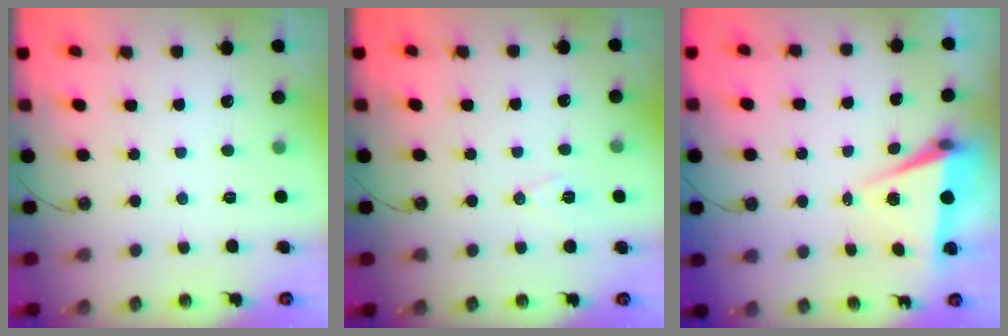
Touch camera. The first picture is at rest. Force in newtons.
{"total": 7.1, "press": 5.5, "slide": 4.5}
{"total": 6.9, "press": 5.4, "slide": 4.3}